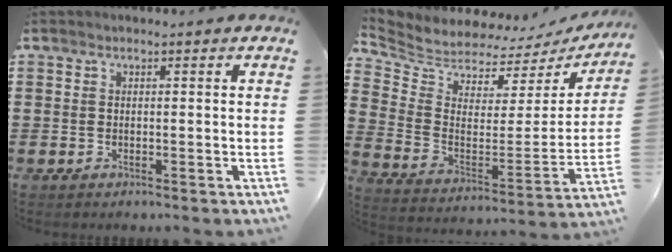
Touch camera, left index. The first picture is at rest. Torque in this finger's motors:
{"motor_torque": [1.05, -1.09, 0.01, -0.02]}